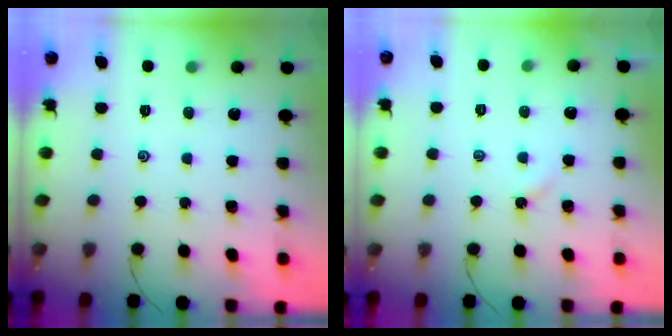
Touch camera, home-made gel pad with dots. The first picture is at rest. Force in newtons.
{"total": 2.7, "press": 2.7, "slide": 0.5}